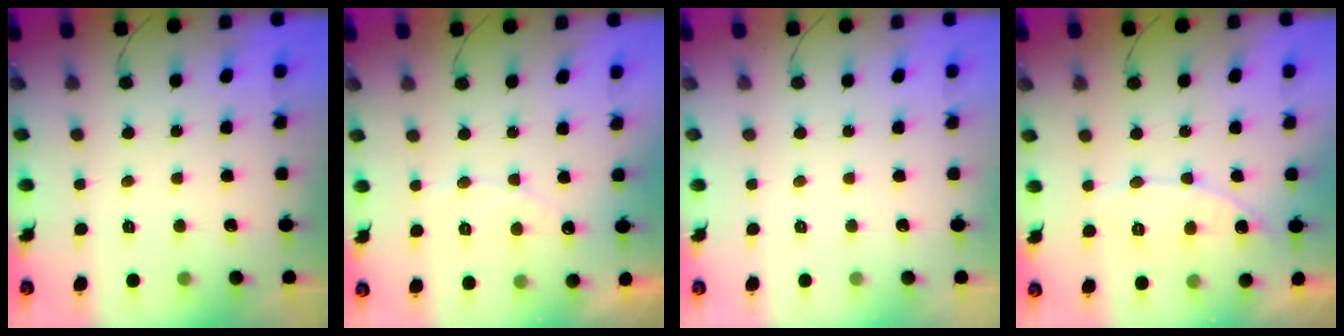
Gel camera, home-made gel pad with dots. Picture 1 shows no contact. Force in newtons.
{"total": 4.6, "press": 4.6, "slide": 0.2}
{"total": 0.0}
{"total": 8.1, "press": 8.1, "slide": 0.5}